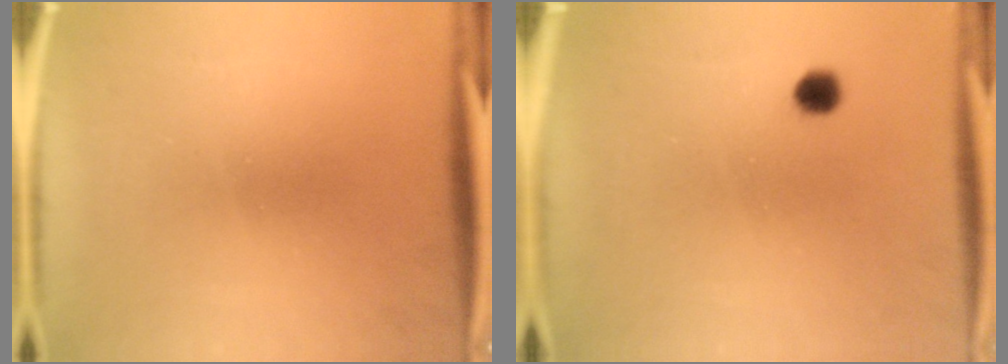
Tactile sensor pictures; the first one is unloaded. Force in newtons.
{"total": 2.2}